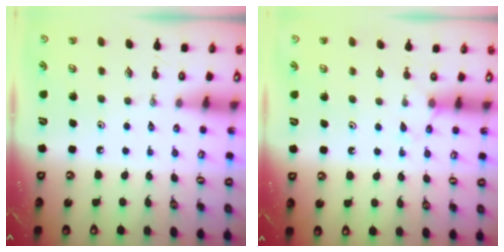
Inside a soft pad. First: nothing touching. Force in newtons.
{"total": 6.6, "press": 6.6, "slide": 0.8}